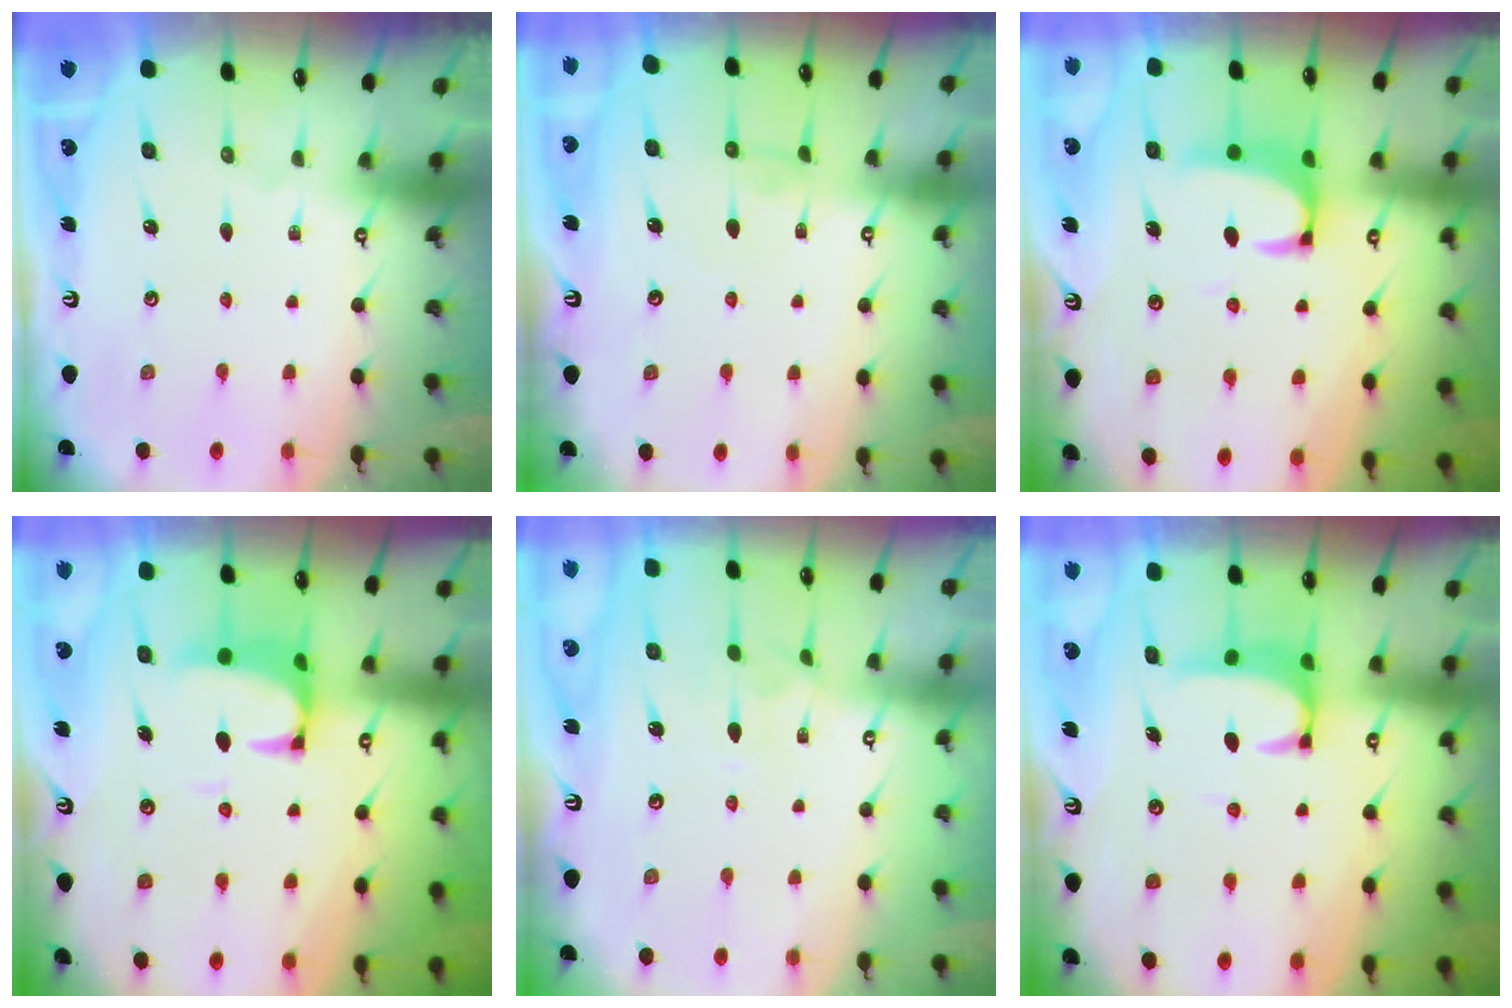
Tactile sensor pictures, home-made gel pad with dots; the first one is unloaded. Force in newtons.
{"total": 1.0, "press": 0.7, "slide": 0.7}
{"total": 2.1, "press": 1.9, "slide": 0.9}
{"total": 2.5, "press": 2.3, "slide": 1.1}
{"total": 2.6, "press": 2.5, "slide": 0.7}
{"total": 2.9, "press": 2.8, "slide": 0.7}